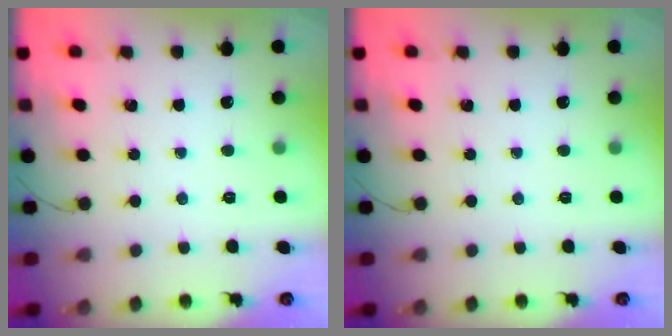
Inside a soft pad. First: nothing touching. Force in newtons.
{"total": 0.0}